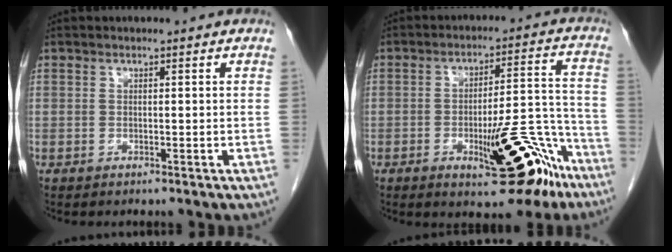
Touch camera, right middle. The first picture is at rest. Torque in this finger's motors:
{"motor_torque": [1.08, -1.06, 0.64, 0.11]}